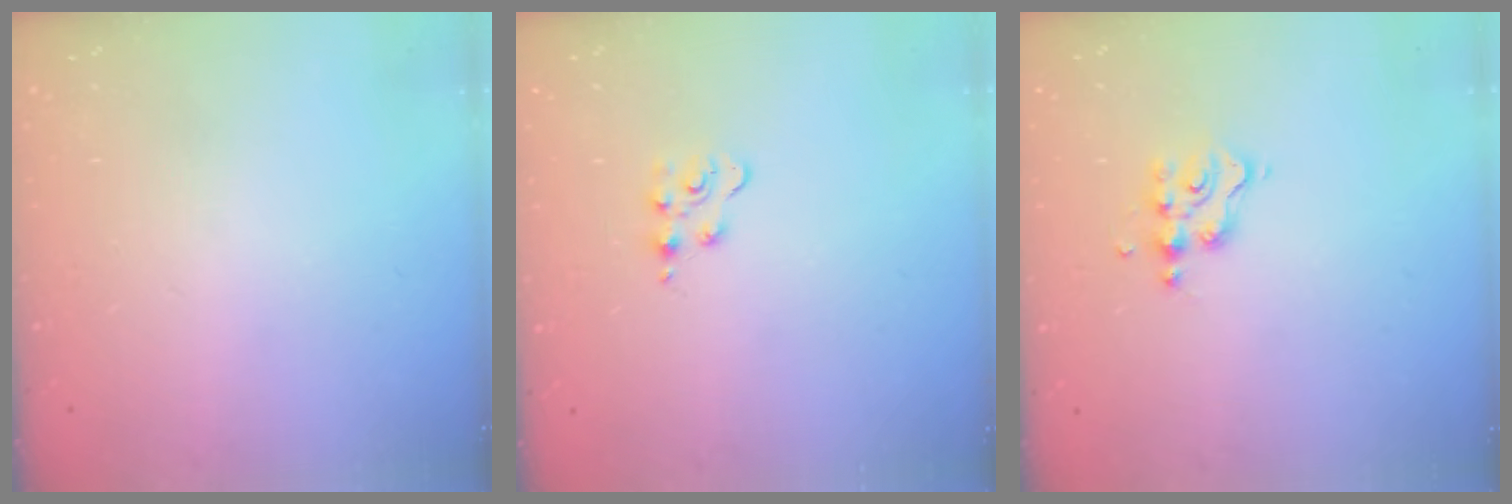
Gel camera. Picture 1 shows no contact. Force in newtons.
{"total": 3.0, "press": 3.0, "slide": 0.4}
{"total": 3.8, "press": 3.8, "slide": 0.2}